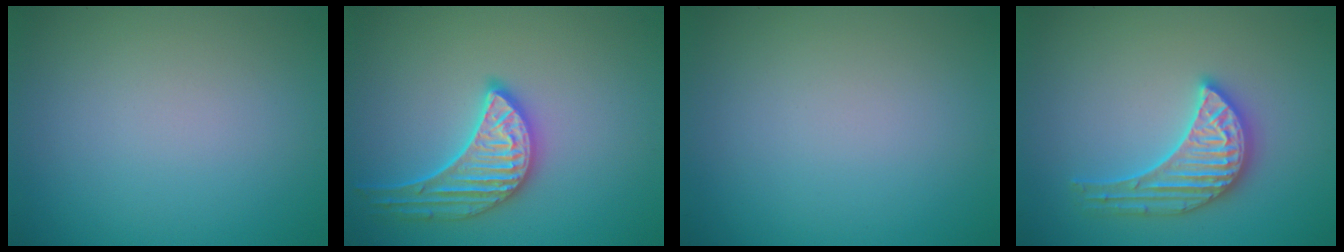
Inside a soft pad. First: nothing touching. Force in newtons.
{"total": 3.8, "press": 3.7, "slide": 0.9}
{"total": 0.0}
{"total": 3.8, "press": 3.8, "slide": 0.4}